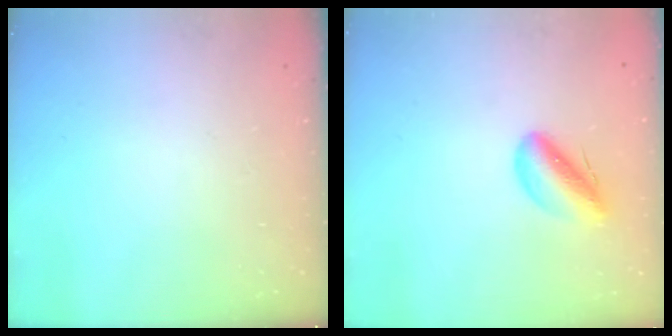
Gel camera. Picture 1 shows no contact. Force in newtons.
{"total": 8.1, "press": 7.7, "slide": 2.5}